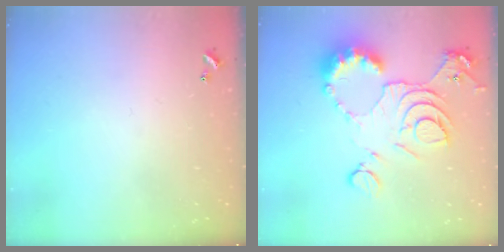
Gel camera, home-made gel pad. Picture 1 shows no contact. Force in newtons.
{"total": 15.6, "press": 15.5, "slide": 1.4}